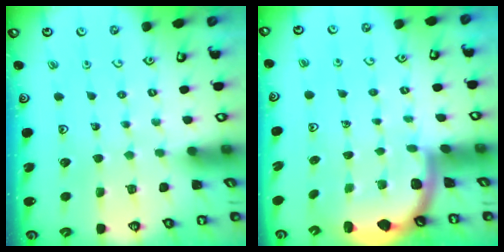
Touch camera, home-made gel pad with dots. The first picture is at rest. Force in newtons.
{"total": 1.6, "press": 1.6, "slide": 0.1}